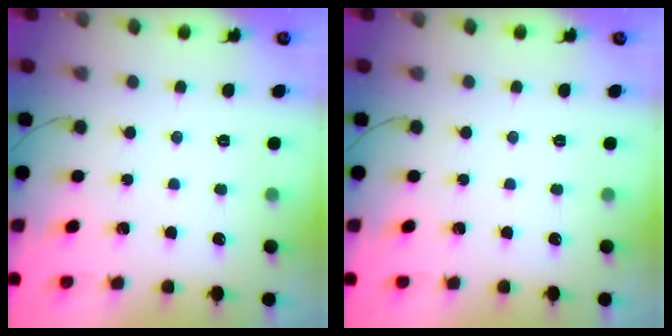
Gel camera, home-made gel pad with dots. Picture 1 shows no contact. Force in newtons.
{"total": 0.0}